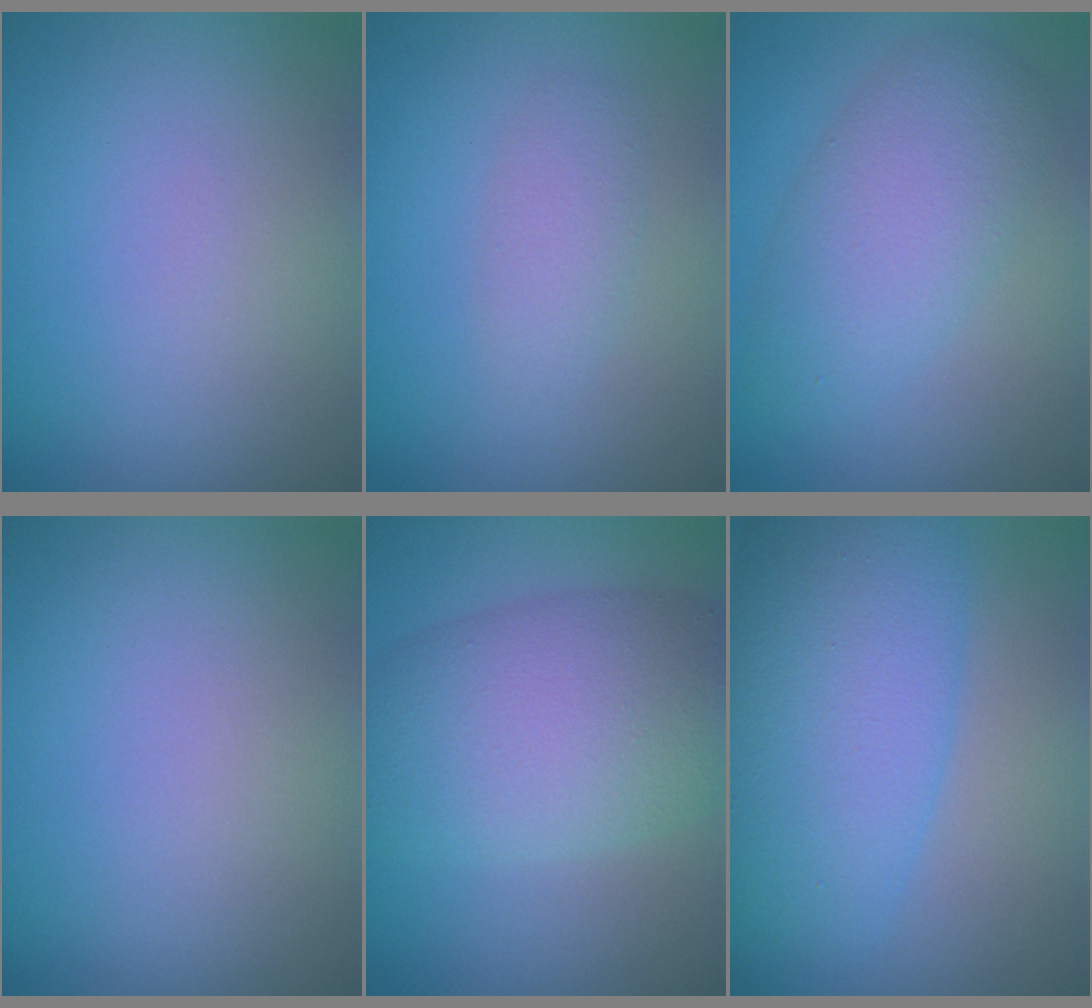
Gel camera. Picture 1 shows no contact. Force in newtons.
{"total": 1.7, "press": 1.7, "slide": 0.1}
{"total": 5.0, "press": 5.0, "slide": 0.4}
{"total": 0.0}
{"total": 8.7, "press": 8.7, "slide": 0.3}
{"total": 9.7, "press": 9.7, "slide": 0.1}